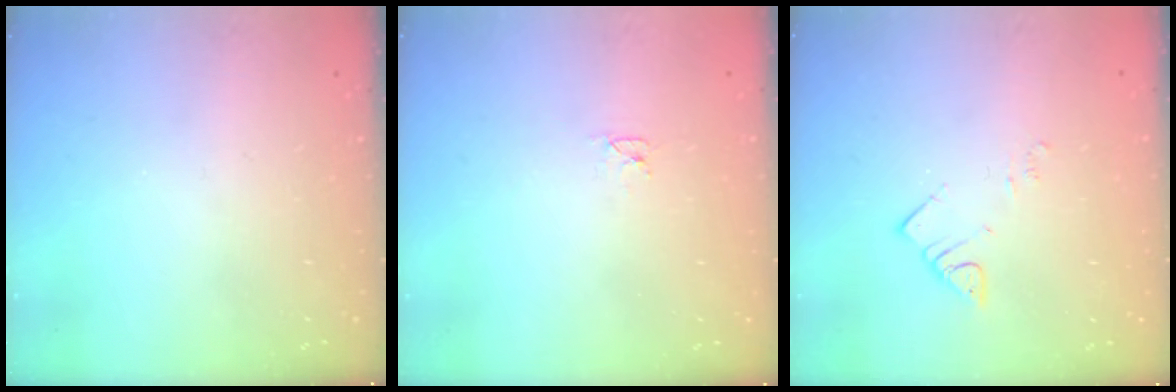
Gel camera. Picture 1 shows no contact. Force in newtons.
{"total": 2.6, "press": 2.6, "slide": 0.3}
{"total": 3.8, "press": 3.7, "slide": 0.5}